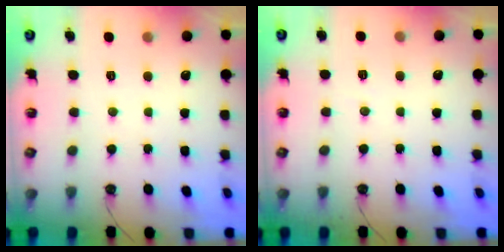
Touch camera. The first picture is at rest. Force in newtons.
{"total": 4.7, "press": 1.7, "slide": 4.3}